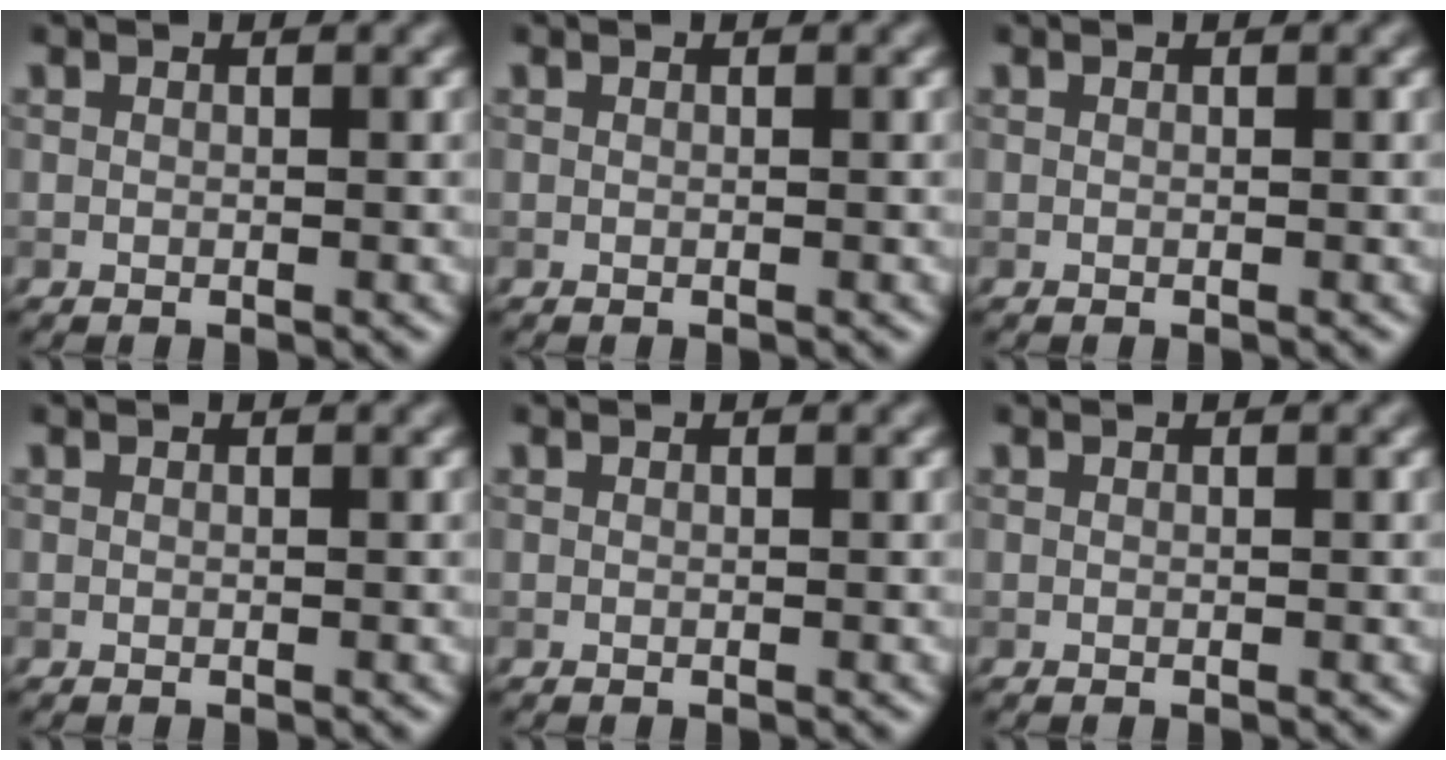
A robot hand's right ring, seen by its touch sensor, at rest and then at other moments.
{"total": 0.0}
{"total": 0.0}
{"total": 0.0}
{"total": 0.0}
{"total": 0.0}